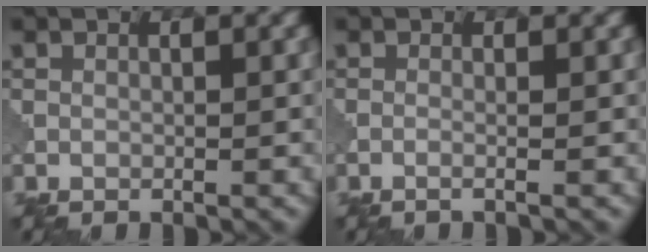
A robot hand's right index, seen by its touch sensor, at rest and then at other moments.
{"total": 1.5, "force": [-0.1, 0.8, 1.3], "torque": [-0.002, -0.002, -0.028]}